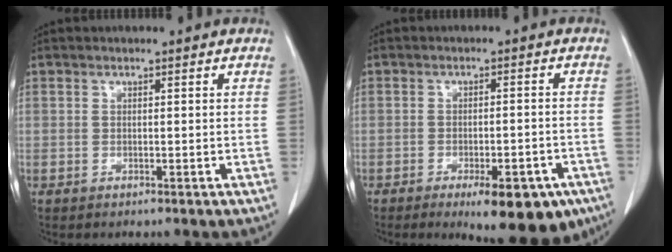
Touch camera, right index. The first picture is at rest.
{"total": 11.6, "force": [-7.4, 3.7, 8.1], "torque": [-0.077, -0.001, -0.097]}